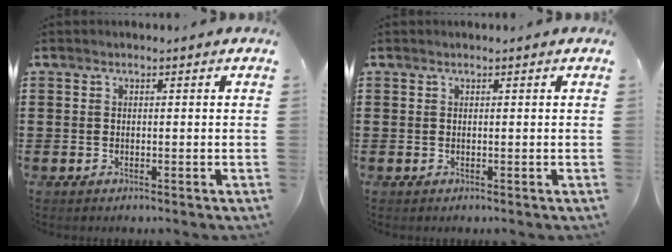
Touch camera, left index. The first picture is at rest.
{"total": 0.0}